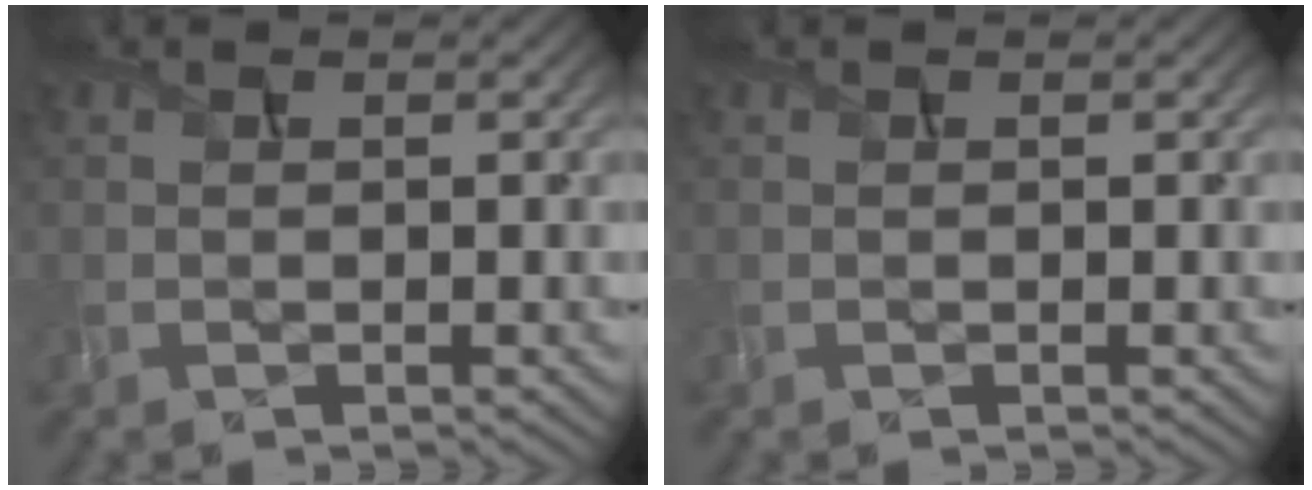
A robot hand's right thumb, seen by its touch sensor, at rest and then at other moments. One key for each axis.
{"total": 0.0}